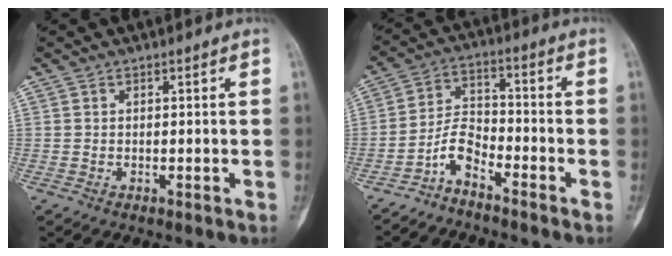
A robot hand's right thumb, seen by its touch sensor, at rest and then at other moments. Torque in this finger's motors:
{"motor_torque": [-0.24, -0.17, 0.10, 0.33, 0.01]}